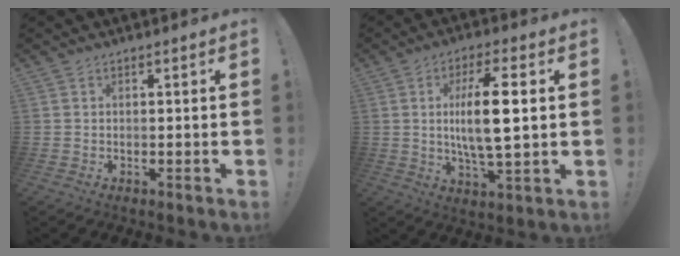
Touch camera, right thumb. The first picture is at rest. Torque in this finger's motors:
{"motor_torque": [0.05, 0.50, 0.56, 0.50, 0.09]}